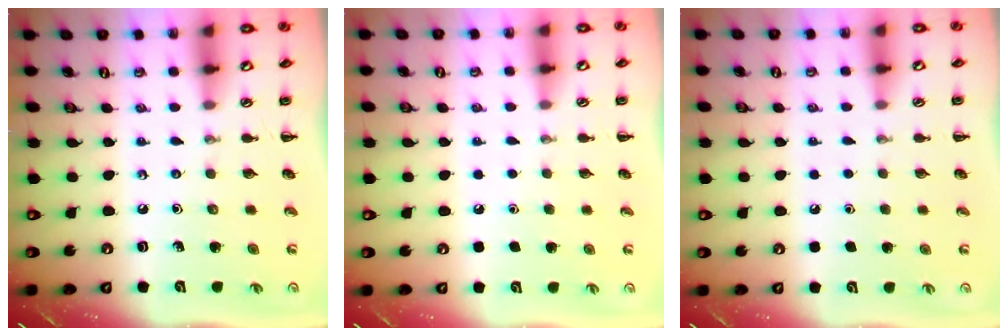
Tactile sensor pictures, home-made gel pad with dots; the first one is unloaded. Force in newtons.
{"total": 1.6, "press": 1.6, "slide": 0.1}
{"total": 1.8, "press": 1.7, "slide": 0.1}